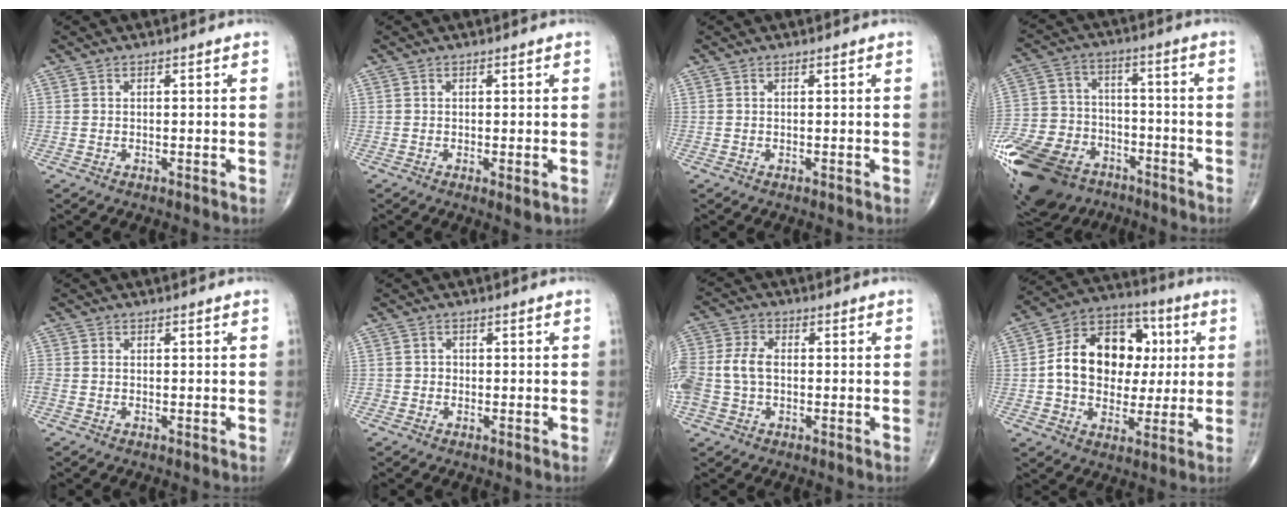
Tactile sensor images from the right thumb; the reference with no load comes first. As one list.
[{"total": 1.8, "force": [-0.4, 0.5, 1.7], "torque": [-0.031, -0.008, -0.006]}, {"total": 0.0}, {"total": 25.8, "force": [-15.0, 16.9, 12.5], "torque": [-0.317, 0.044, -0.261]}, {"total": 1.5, "force": [-0.5, 1.1, 1.0], "torque": [-0.030, 0.000, -0.011]}, {"total": 1.4, "force": [-0.6, 1.3, 0.1], "torque": [0.013, 0.008, -0.016]}, {"total": 9.4, "force": [-0.8, 6.4, 6.9], "torque": [-0.164, 0.022, -0.018]}, {"total": 18.0, "force": [1.6, 13.4, 11.9], "torque": [-0.151, 0.026, 0.023]}]